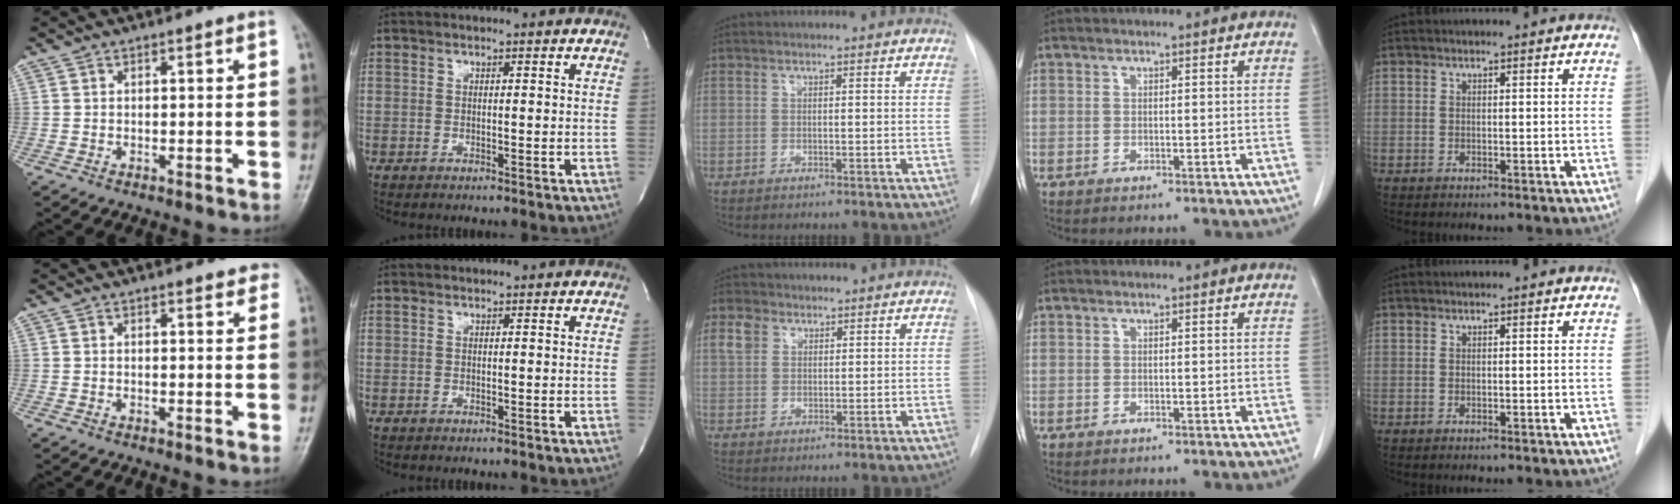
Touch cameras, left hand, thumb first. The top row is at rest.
{"thumb": {"total": 2.3, "force": [2.0, 0.9, 0.7], "torque": [0.008, -0.006, 0.011]}, "middle": {"total": 4.3, "force": [2.1, 3.3, 1.7], "torque": [-0.043, 0.014, 0.043]}}